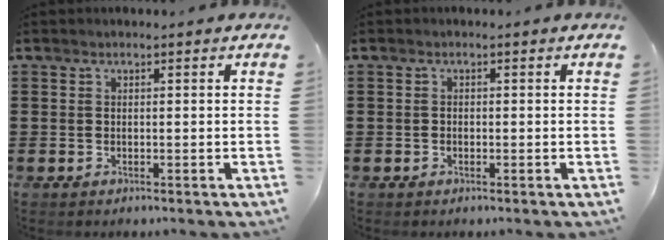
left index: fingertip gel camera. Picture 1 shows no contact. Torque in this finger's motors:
{"motor_torque": [-0.73, 1.08, -0.02, -0.01]}